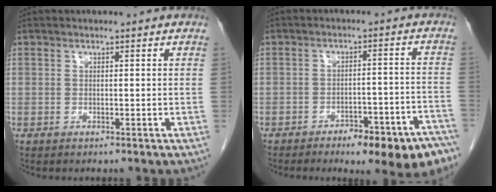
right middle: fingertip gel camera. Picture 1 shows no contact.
{"total": 12.7, "force": [-8.8, 3.8, 8.3], "torque": [-0.055, 0.033, -0.117]}